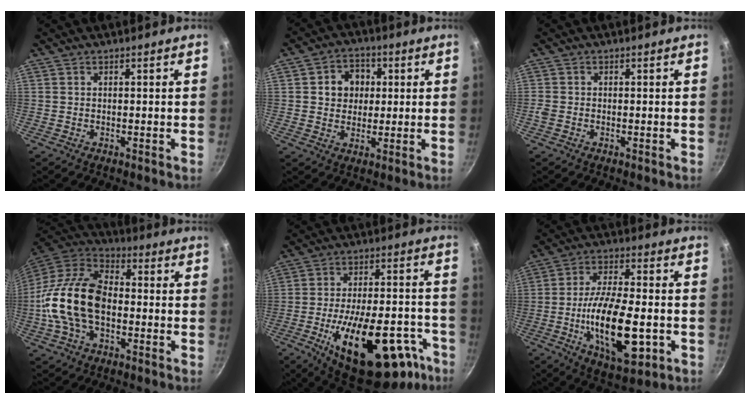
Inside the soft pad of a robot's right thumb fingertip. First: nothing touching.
{"total": 7.5, "force": [1.5, 6.4, 3.5], "torque": [-0.020, 0.004, 0.017]}
{"total": 1.3, "force": [-0.5, 1.0, 0.6], "torque": [-0.013, 0.000, -0.011]}
{"total": 19.6, "force": [-2.9, 13.5, 13.9], "torque": [-0.228, 0.038, -0.065]}
{"total": 29.3, "force": [-13.8, 13.4, 22.0], "torque": [-0.280, 0.052, -0.190]}
{"total": 18.9, "force": [-4.7, 7.8, 16.5], "torque": [-0.282, 0.015, -0.076]}